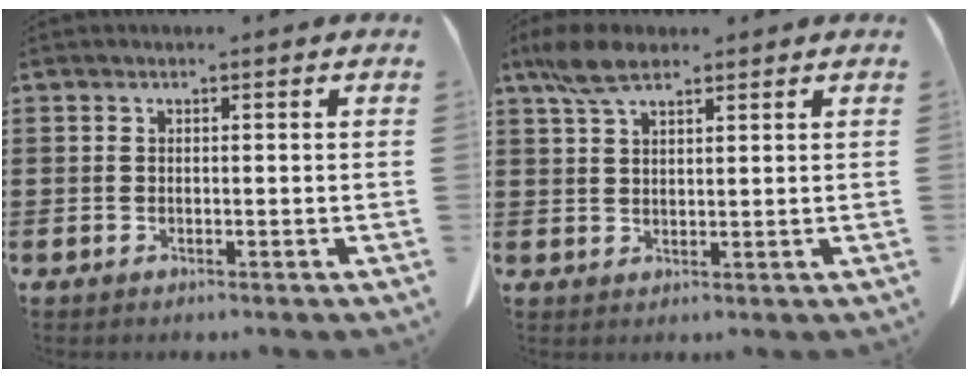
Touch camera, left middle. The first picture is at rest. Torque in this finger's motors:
{"motor_torque": [0.67, 0.50, 0.34, 0.13]}